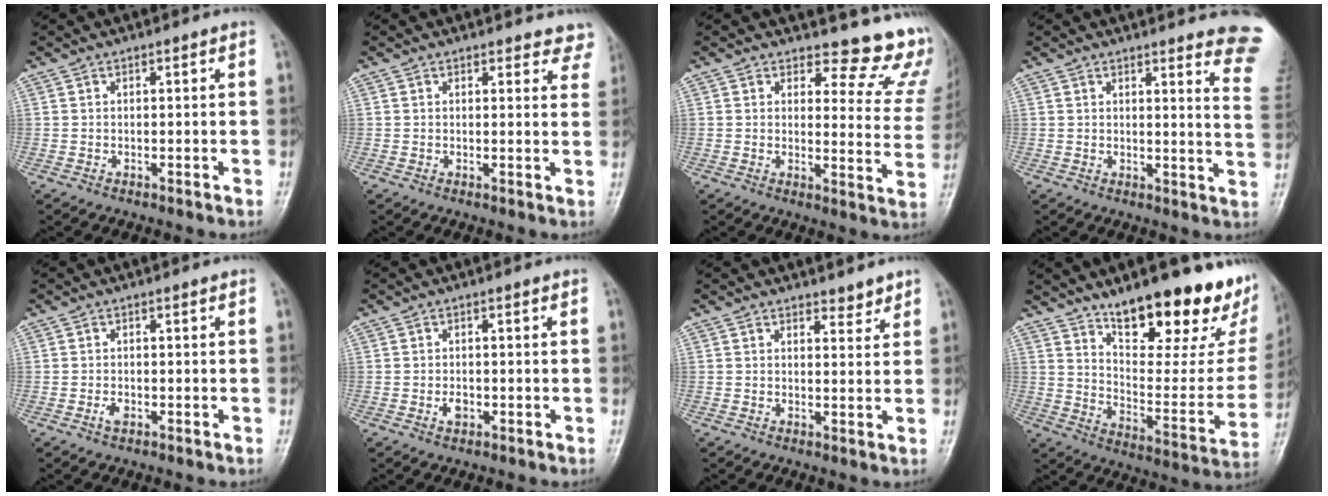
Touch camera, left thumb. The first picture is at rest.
{"total": 5.9, "force": [5.4, 2.1, 0.6], "torque": [0.041, -0.024, 0.034]}
{"total": 13.7, "force": [12.6, 4.4, 2.6], "torque": [0.021, -0.132, 0.116]}
{"total": 12.8, "force": [11.7, 0.9, 5.2], "torque": [-0.030, -0.109, 0.102]}
{"total": 1.4, "force": [-0.5, 0.8, 1.0], "torque": [-0.019, 0.002, -0.008]}
{"total": 1.8, "force": [-0.5, 1.2, 1.2], "torque": [-0.018, 0.001, -0.007]}
{"total": 2.6, "force": [2.3, 1.0, 0.7], "torque": [0.006, -0.017, 0.031]}
{"total": 27.0, "force": [17.4, 9.6, 18.4], "torque": [-0.212, -0.092, 0.262]}